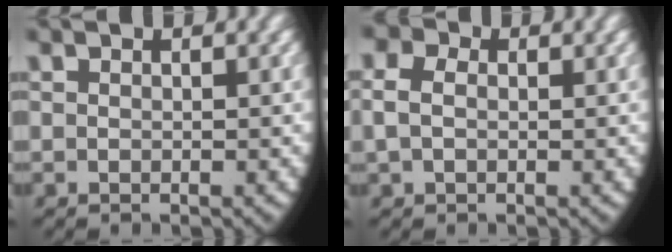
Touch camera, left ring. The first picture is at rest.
{"total": 2.7, "force": [0.4, 2.2, 1.6], "torque": [-0.045, -0.002, 0.005]}